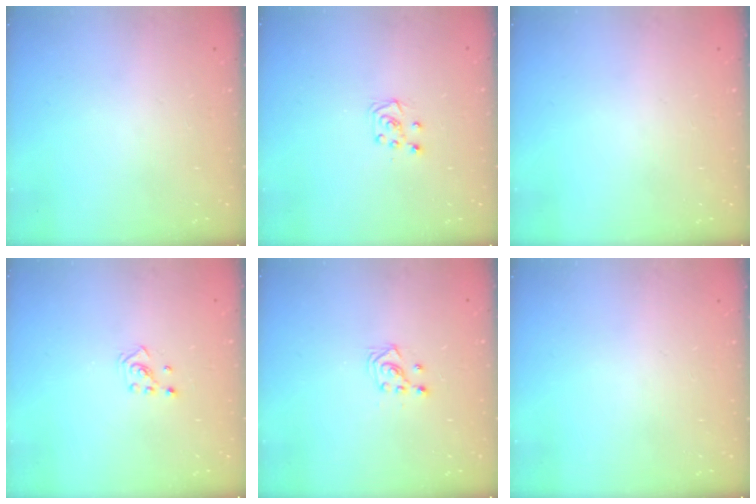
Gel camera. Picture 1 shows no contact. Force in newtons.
{"total": 5.8, "press": 5.7, "slide": 0.6}
{"total": 0.0}
{"total": 2.1, "press": 1.9, "slide": 0.8}
{"total": 3.0, "press": 2.8, "slide": 1.0}
{"total": 0.0}